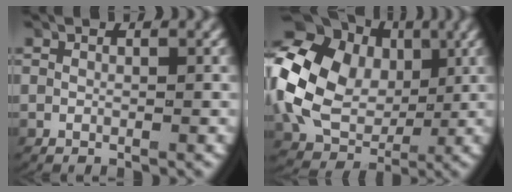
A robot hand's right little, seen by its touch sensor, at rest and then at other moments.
{"total": 13.1, "force": [1.4, 10.7, 7.5], "torque": [-0.160, -0.007, 0.024]}